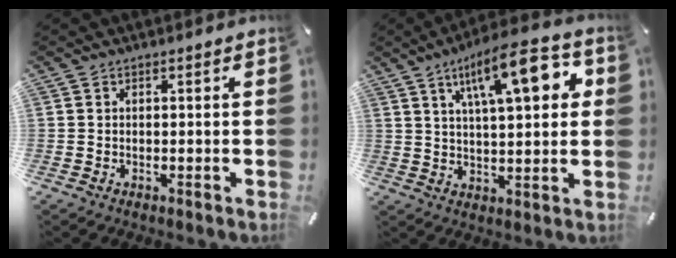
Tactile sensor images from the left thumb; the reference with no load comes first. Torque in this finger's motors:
{"motor_torque": [1.13, 1.15, 1.42, -1.35, 0.28]}